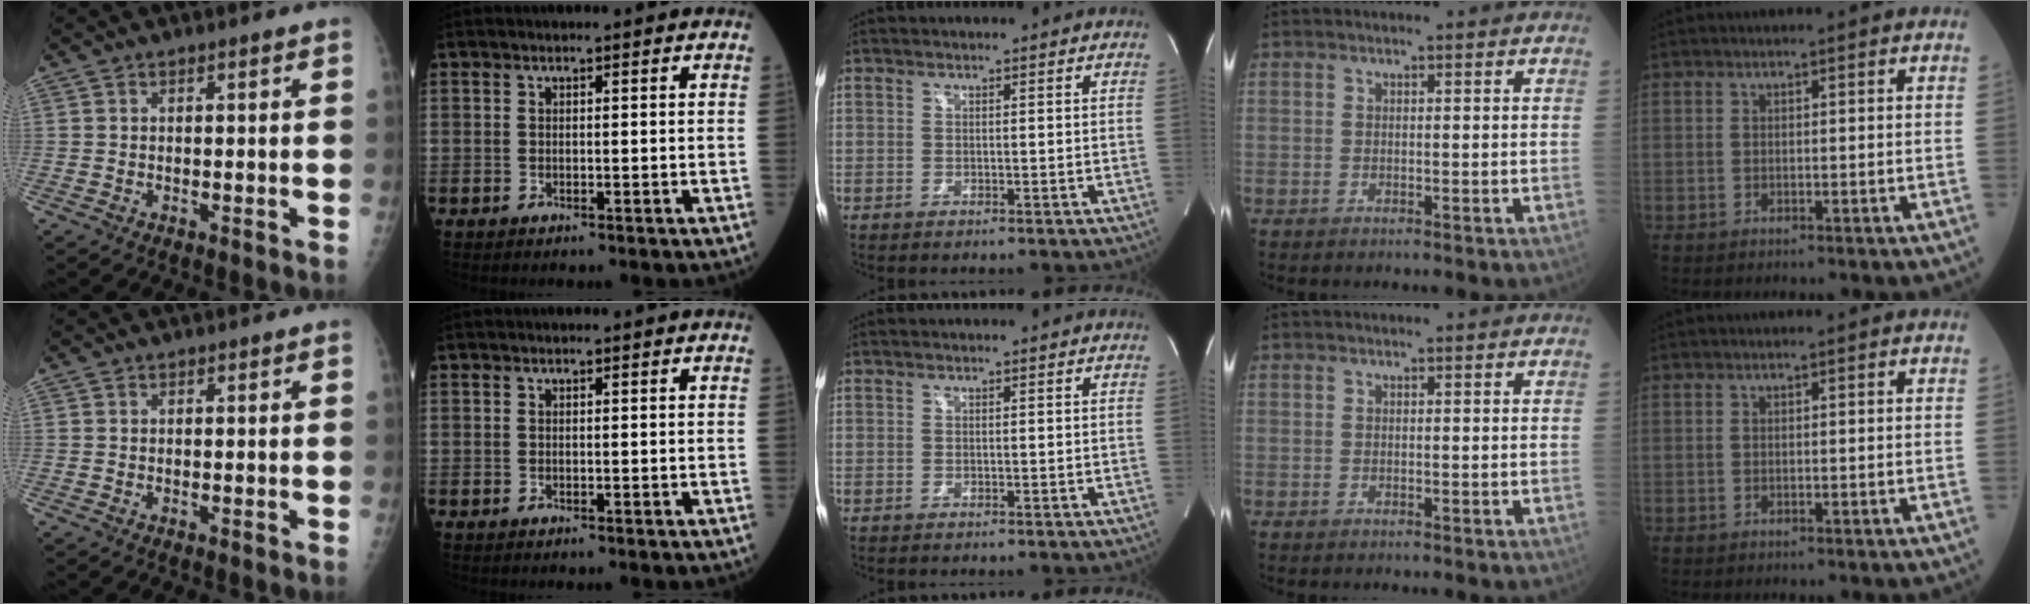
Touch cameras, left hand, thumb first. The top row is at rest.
{}